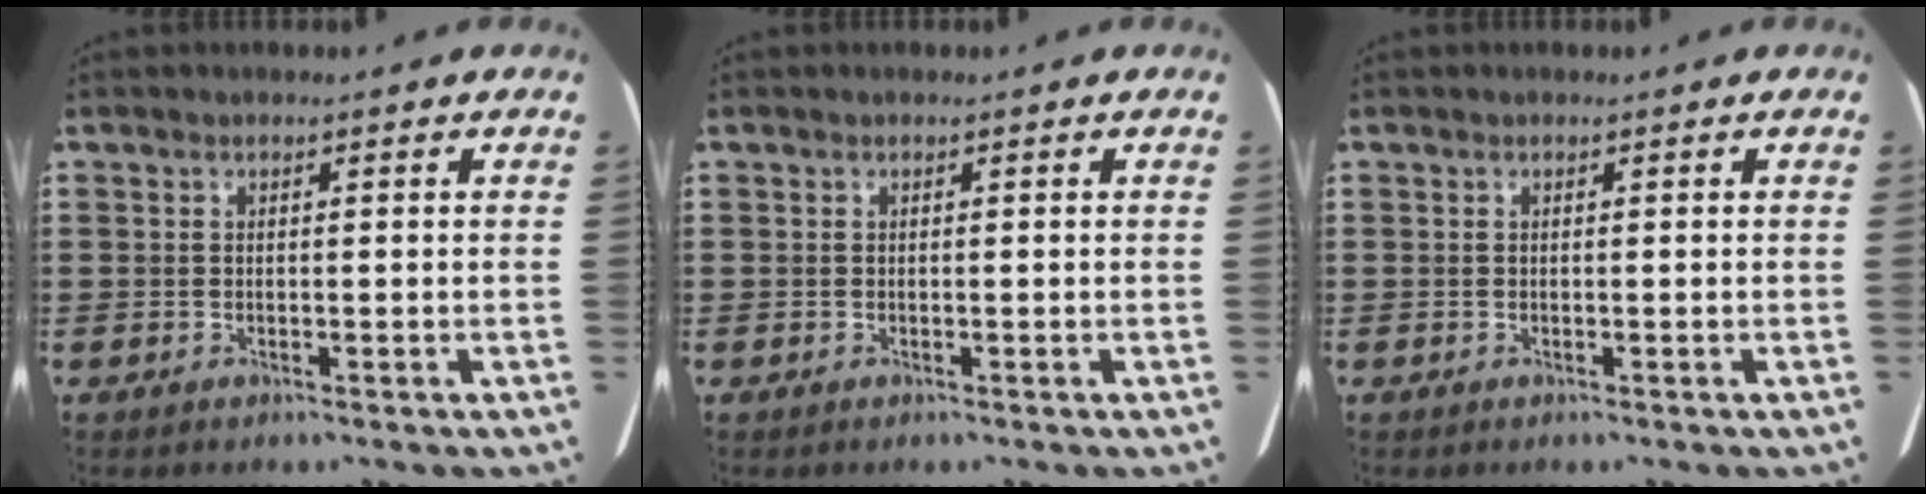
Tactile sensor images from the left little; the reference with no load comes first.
{"total": 0.0}
{"total": 0.0}